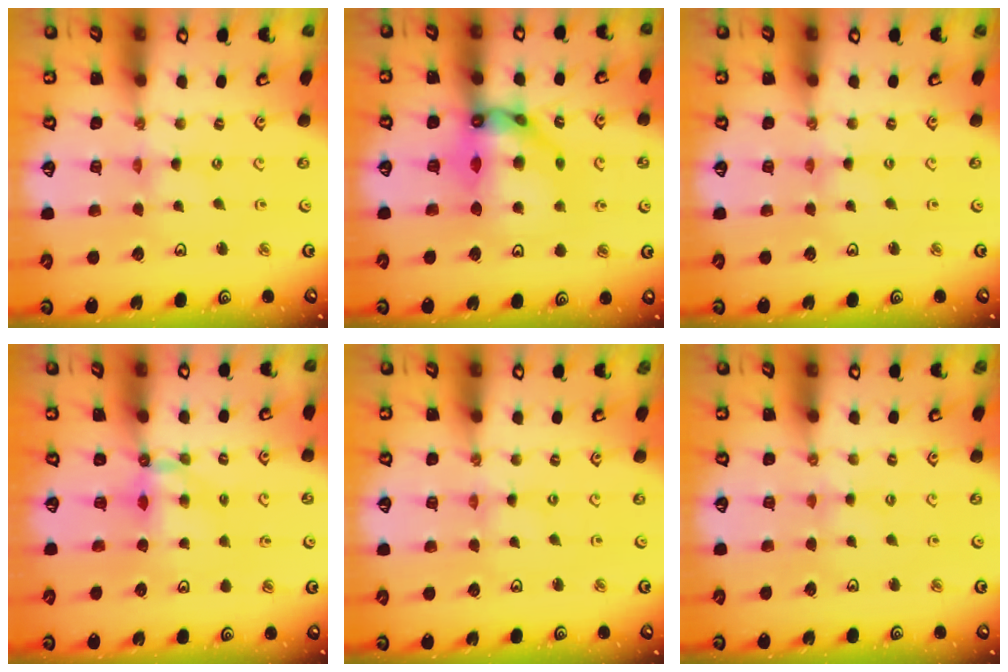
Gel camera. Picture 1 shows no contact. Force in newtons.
{"total": 14.5, "press": 14.4, "slide": 1.3}
{"total": 0.0}
{"total": 6.7, "press": 6.7, "slide": 0.3}
{"total": 0.0}
{"total": 1.6, "press": 1.5, "slide": 0.3}